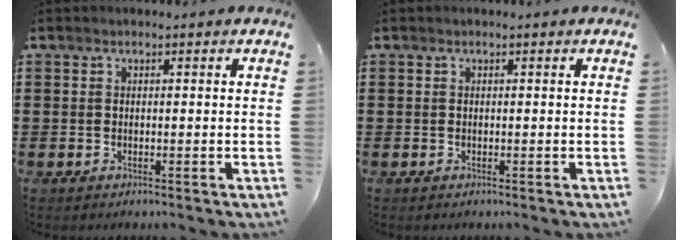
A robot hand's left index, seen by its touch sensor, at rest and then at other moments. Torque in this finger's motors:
{"motor_torque": [0.00, 0.00, 0.00, 0.00]}